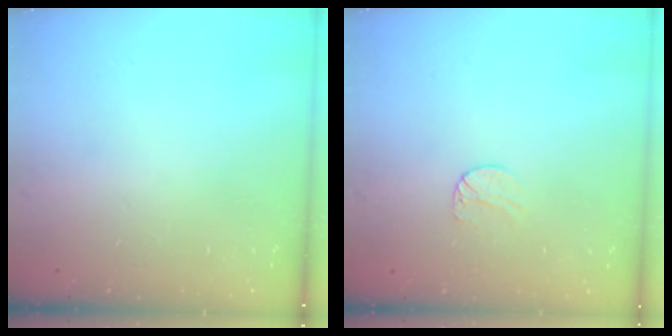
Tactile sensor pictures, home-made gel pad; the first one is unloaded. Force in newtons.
{"total": 6.5, "press": 6.4, "slide": 0.6}